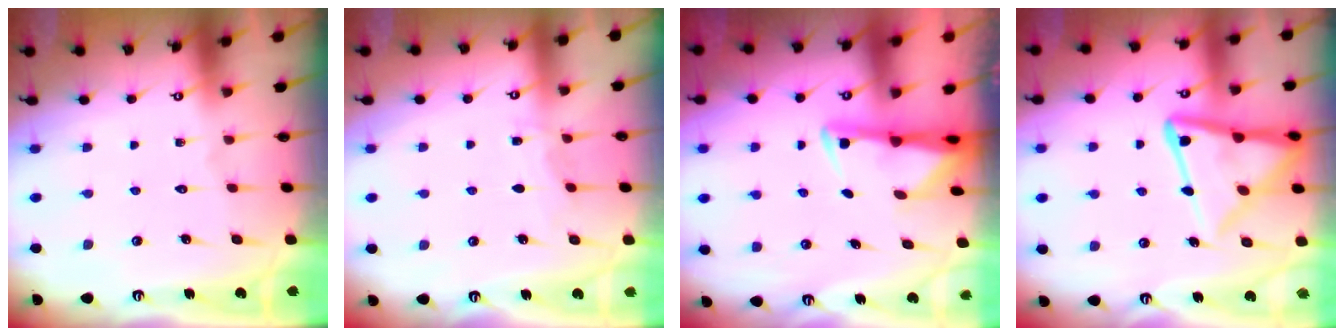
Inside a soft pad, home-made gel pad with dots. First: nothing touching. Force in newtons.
{"total": 4.3, "press": 4.2, "slide": 0.5}
{"total": 3.0, "press": 2.9, "slide": 0.6}
{"total": 15.6, "press": 15.5, "slide": 1.5}